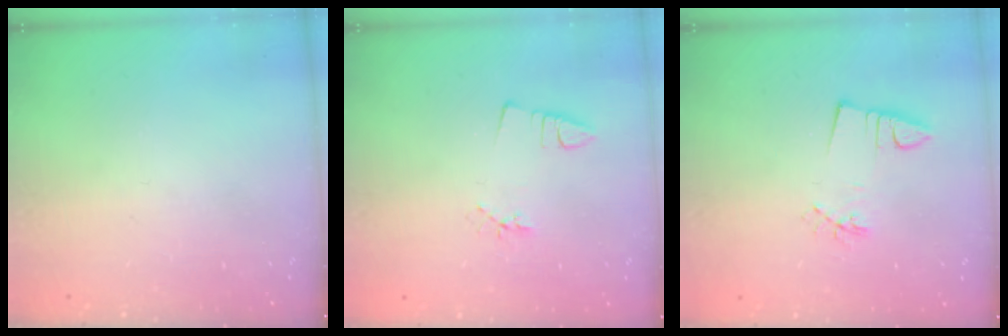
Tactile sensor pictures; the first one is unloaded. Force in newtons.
{"total": 2.4, "press": 1.9, "slide": 1.5}
{"total": 3.3, "press": 1.9, "slide": 2.8}